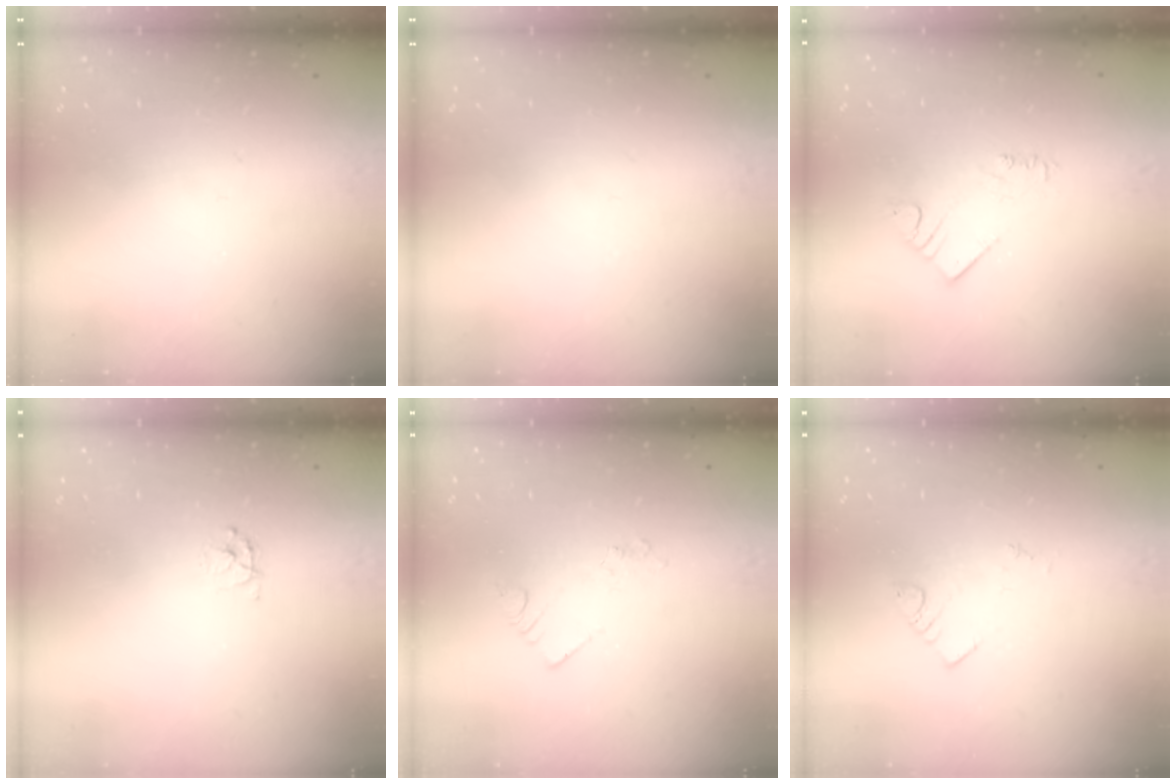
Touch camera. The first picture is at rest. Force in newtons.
{"total": 0.0}
{"total": 3.2, "press": 3.2, "slide": 0.2}
{"total": 3.3, "press": 3.2, "slide": 0.3}
{"total": 1.9, "press": 1.9, "slide": 0.1}
{"total": 2.1, "press": 2.0, "slide": 0.4}